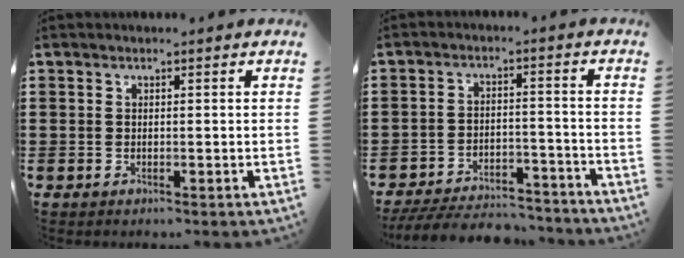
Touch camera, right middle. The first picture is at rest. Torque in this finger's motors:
{"motor_torque": [1.48, -0.66, 0.48, 0.12]}